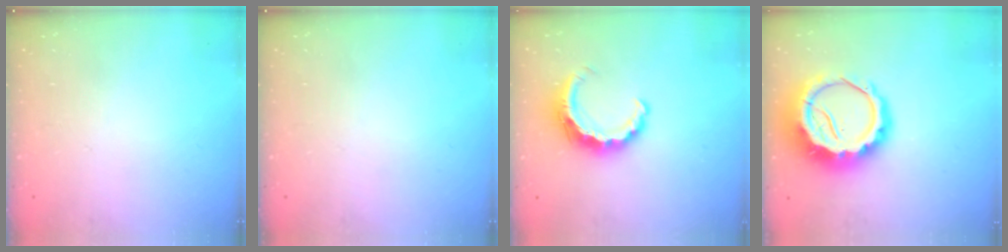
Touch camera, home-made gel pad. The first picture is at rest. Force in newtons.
{"total": 0.0}
{"total": 10.1, "press": 10.0, "slide": 1.5}
{"total": 17.1, "press": 16.7, "slide": 3.8}